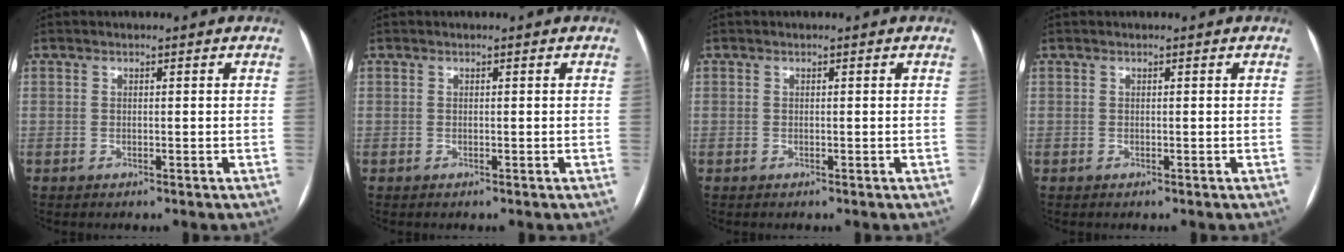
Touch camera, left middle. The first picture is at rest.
{"total": 0.0}
{"total": 0.0}
{"total": 0.0}